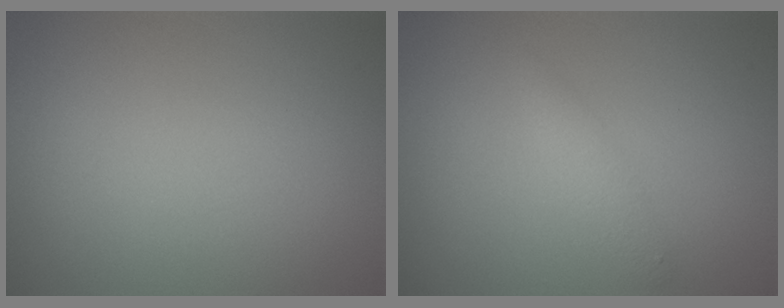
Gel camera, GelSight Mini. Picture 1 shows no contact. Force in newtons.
{"total": 1.4, "press": 1.4, "slide": 0.0}